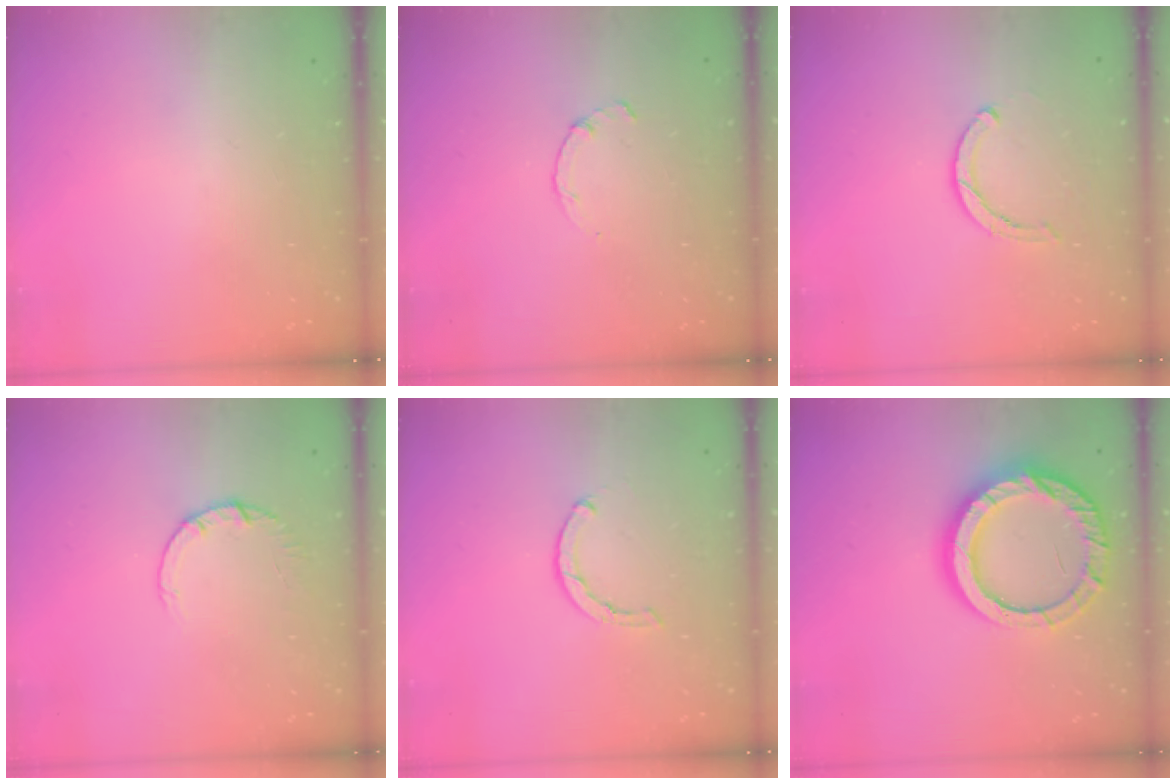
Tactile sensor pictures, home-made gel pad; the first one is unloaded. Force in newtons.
{"total": 0.9, "press": 0.8, "slide": 0.3}
{"total": 3.5, "press": 3.5, "slide": 0.2}
{"total": 2.7, "press": 2.7, "slide": 0.4}
{"total": 1.6, "press": 1.5, "slide": 0.4}
{"total": 16.4, "press": 16.3, "slide": 1.6}